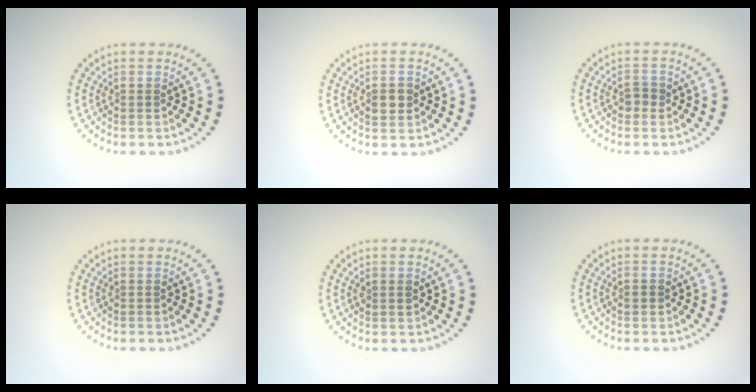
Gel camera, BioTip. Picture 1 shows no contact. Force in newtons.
{"total": 2.2, "press": 2.2, "slide": 0.0}
{"total": 1.1, "press": 1.1, "slide": 0.3}
{"total": 0.0}
{"total": 0.9, "press": 0.8, "slide": 0.2}
{"total": 0.8, "press": 0.8, "slide": 0.1}